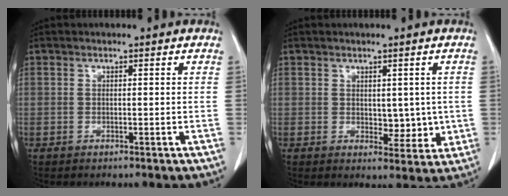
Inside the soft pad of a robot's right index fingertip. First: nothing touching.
{"total": 4.2, "force": [0.2, 2.4, 3.4], "torque": [-0.035, -0.009, 0.011]}